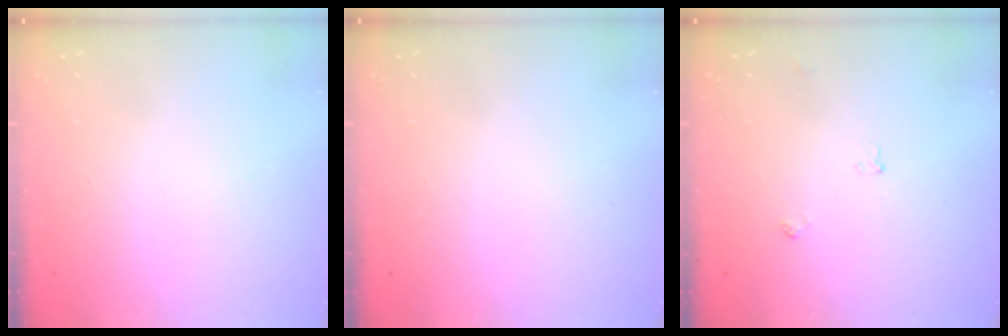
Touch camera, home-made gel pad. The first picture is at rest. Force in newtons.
{"total": 0.0}
{"total": 4.0, "press": 3.9, "slide": 0.6}